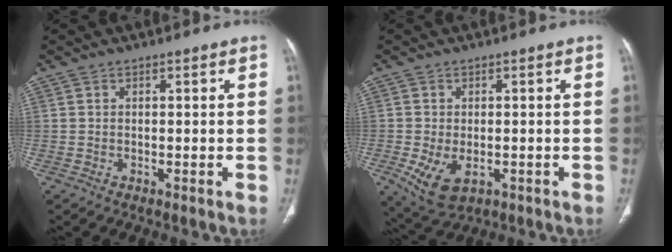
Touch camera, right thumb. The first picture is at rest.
{"total": 7.2, "force": [-1.9, 4.4, 5.3], "torque": [-0.102, -0.009, -0.019]}